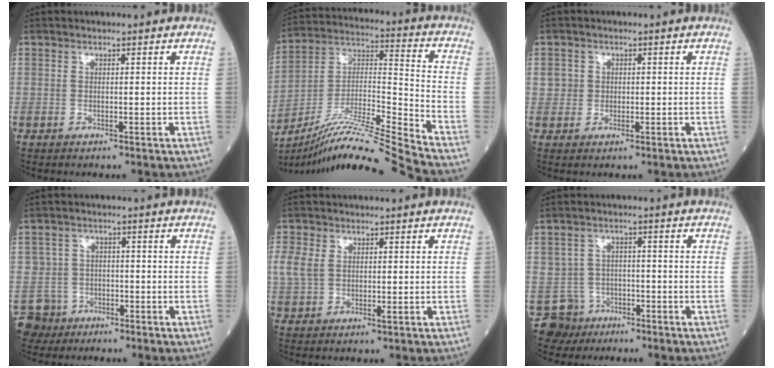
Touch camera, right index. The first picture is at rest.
{"total": 19.6, "force": [-17.2, -2.9, 8.9], "torque": [-0.177, 0.002, -0.306]}
{"total": 2.2, "force": [0.2, 2.1, 0.5], "torque": [-0.005, 0.004, 0.003]}
{"total": 5.3, "force": [-2.7, 4.5, -0.7], "torque": [0.013, 0.012, -0.048]}
{"total": 5.8, "force": [0.9, 4.1, 4.1], "torque": [-0.106, 0.004, 0.022]}
{"total": 5.3, "force": [-2.8, 4.4, -0.8], "torque": [0.015, 0.011, -0.048]}